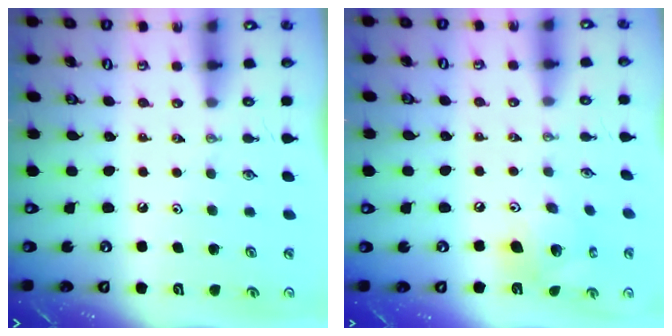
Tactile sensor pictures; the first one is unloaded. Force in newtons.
{"total": 14.7, "press": 14.4, "slide": 2.6}